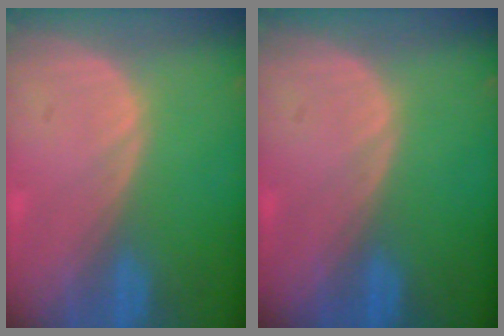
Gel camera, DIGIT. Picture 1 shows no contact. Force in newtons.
{"total": 0.0}